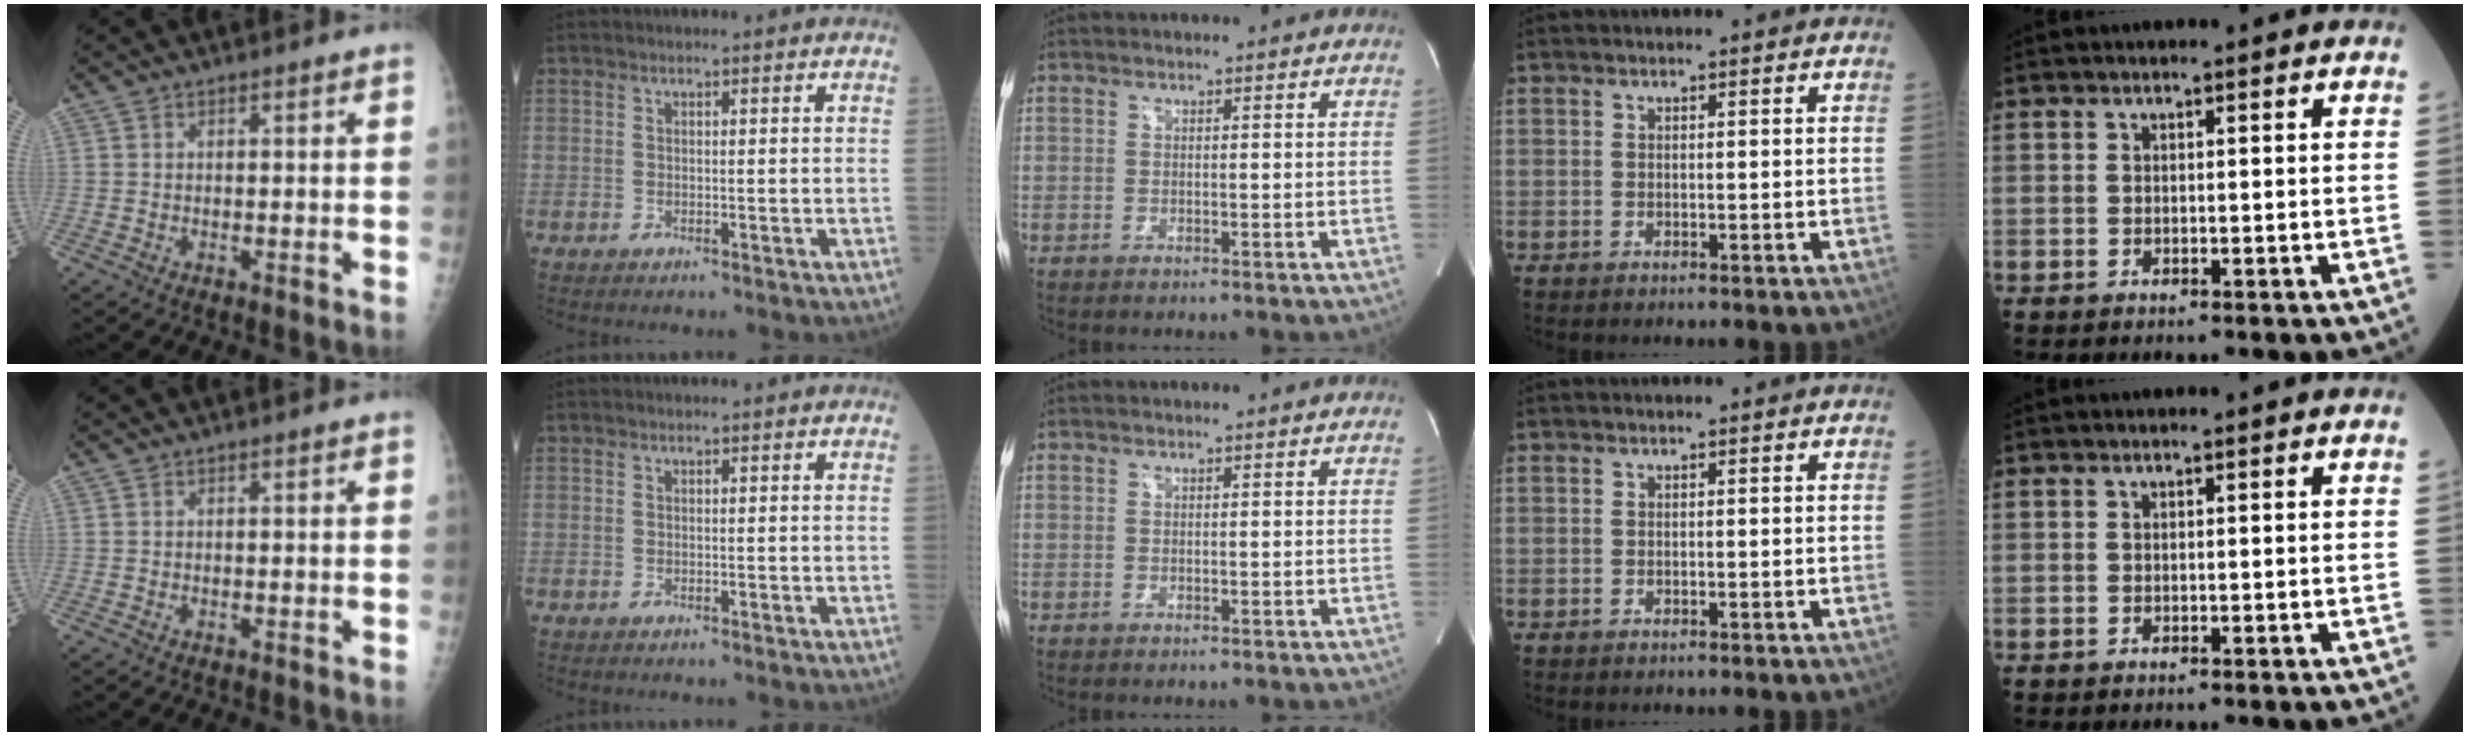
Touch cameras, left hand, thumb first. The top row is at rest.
{}